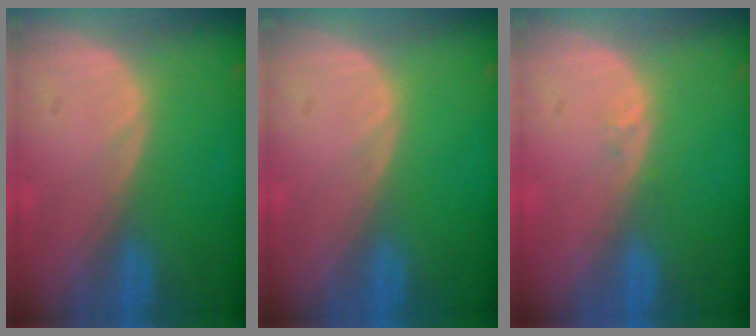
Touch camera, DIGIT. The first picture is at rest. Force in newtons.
{"total": 0.0}
{"total": 0.6, "press": 0.5, "slide": 0.4}